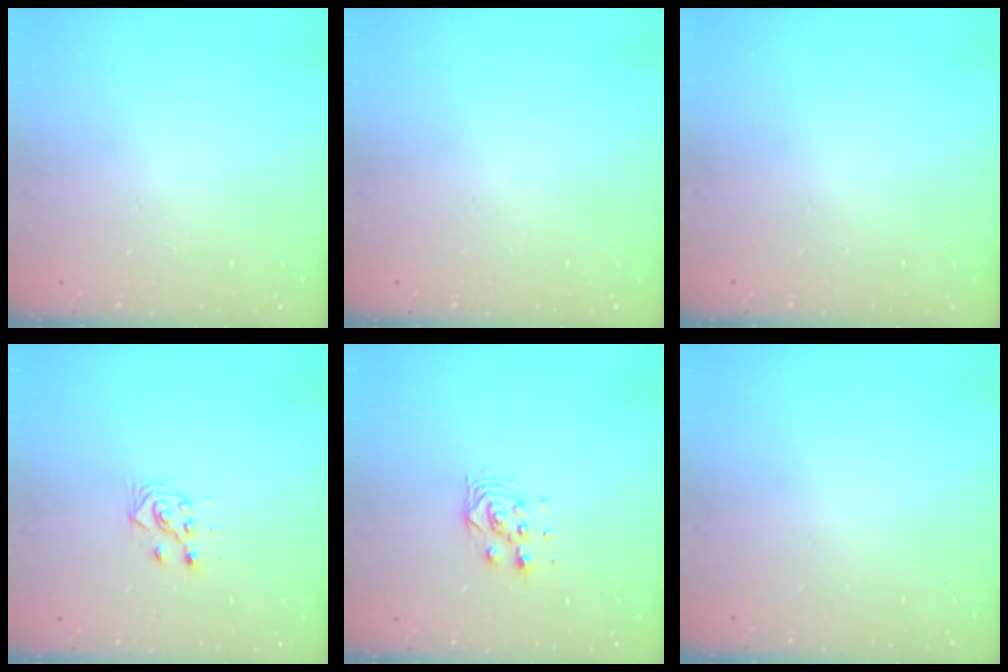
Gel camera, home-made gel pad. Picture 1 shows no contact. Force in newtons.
{"total": 0.0}
{"total": 0.0}
{"total": 3.5, "press": 3.4, "slide": 0.9}
{"total": 6.1, "press": 6.0, "slide": 0.4}
{"total": 0.0}